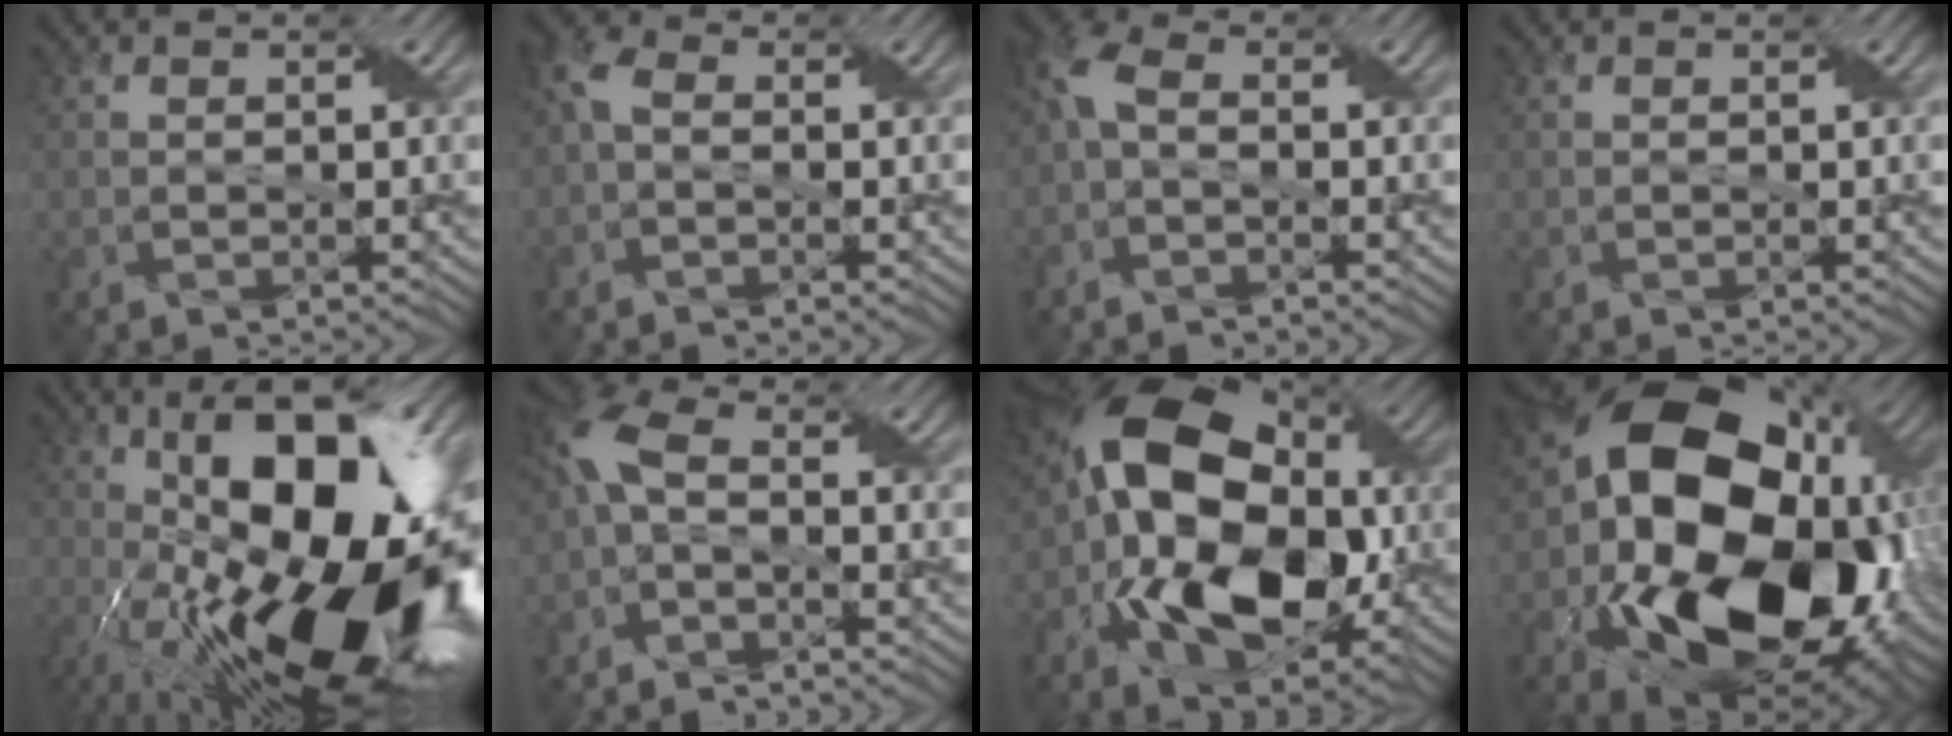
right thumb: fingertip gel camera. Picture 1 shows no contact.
{"total": 2.4, "force": [-0.5, 1.5, 1.9], "torque": [-0.066, 0.014, -0.027]}
{"total": 3.3, "force": [-1.0, 1.7, 2.7], "torque": [-0.088, 0.016, -0.038]}
{"total": 0.0}
{"total": 21.2, "force": [-2.9, 9.0, 19.0], "torque": [-0.314, 0.011, -0.066]}
{"total": 4.8, "force": [-2.0, 1.9, 3.9], "torque": [-0.112, 0.011, -0.061]}
{"total": 17.7, "force": [-2.2, 11.1, 13.6], "torque": [-0.260, -0.008, -0.049]}
{"total": 21.2, "force": [-3.1, 14.1, 15.5], "torque": [-0.347, -0.042, -0.033]}